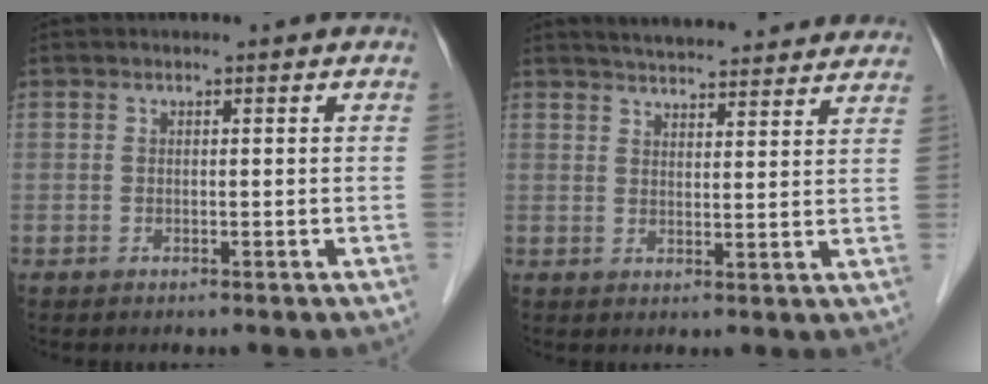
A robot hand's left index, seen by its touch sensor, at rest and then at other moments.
{"total": 17.3, "force": [16.1, 2.6, 5.7], "torque": [-0.073, 0.018, 0.201]}